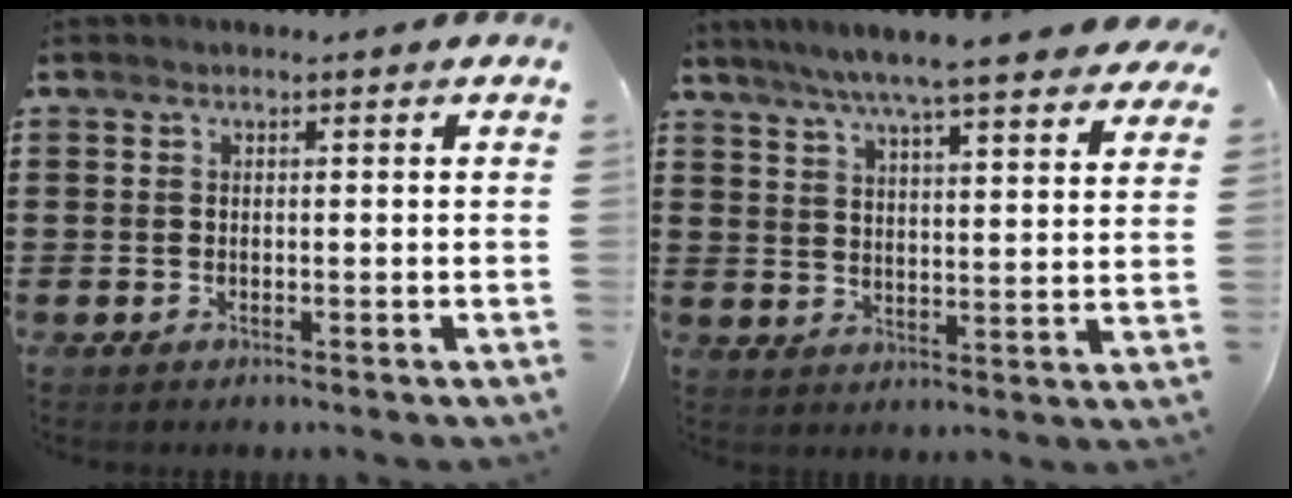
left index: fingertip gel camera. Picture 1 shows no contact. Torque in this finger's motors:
{"motor_torque": [1.90, -0.24, 1.06, 0.21]}